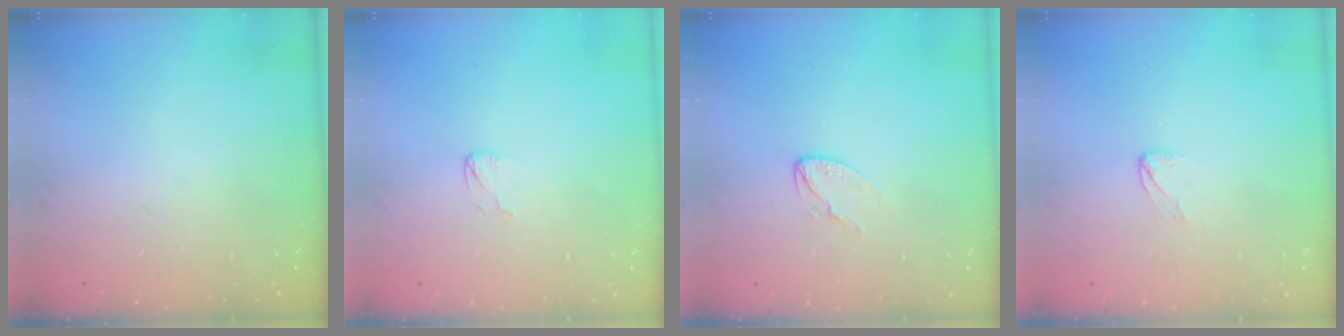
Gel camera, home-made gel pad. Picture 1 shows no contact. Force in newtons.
{"total": 2.9, "press": 2.8, "slide": 0.3}
{"total": 3.4, "press": 3.4, "slide": 0.3}
{"total": 2.7, "press": 2.7, "slide": 0.2}